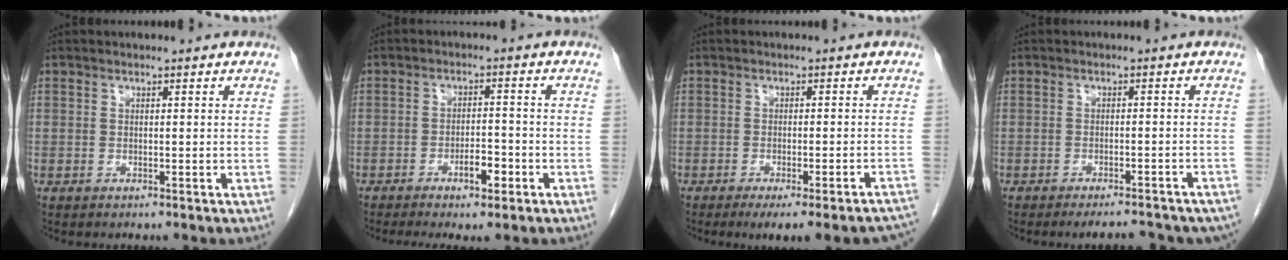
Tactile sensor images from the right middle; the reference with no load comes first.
{"total": 4.9, "force": [-2.7, 1.2, 3.9], "torque": [-0.070, -0.002, -0.041]}
{"total": 13.7, "force": [-12.0, 1.2, 6.5], "torque": [-0.031, 0.001, -0.140]}
{"total": 11.1, "force": [-10.1, 1.9, 4.1], "torque": [-0.042, 0.002, -0.110]}